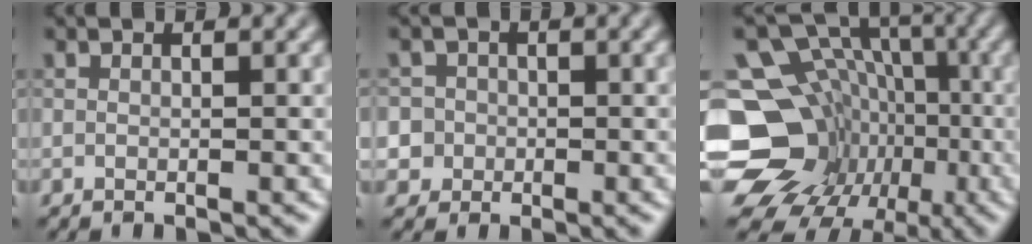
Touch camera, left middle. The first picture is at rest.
{"total": 3.7, "force": [-0.3, 3.6, 0.7], "torque": [0.007, 0.016, -0.014]}
{"total": 17.2, "force": [-5.2, 14.5, 7.6], "torque": [-0.154, -0.007, -0.081]}